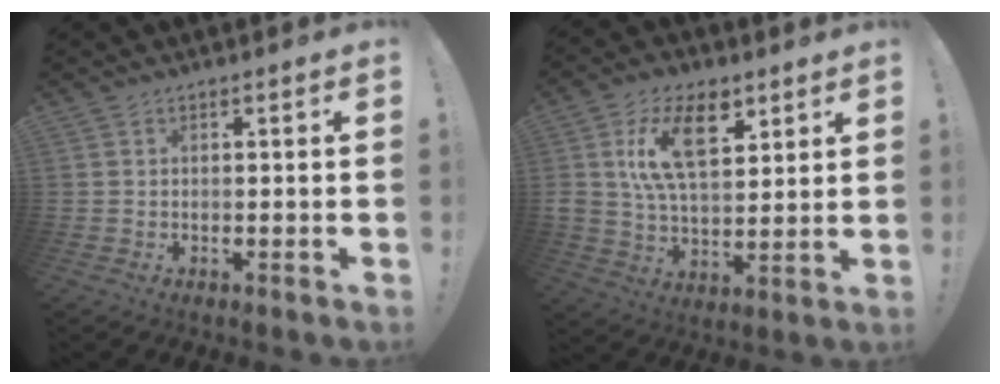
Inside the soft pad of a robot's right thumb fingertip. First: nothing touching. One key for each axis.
{"total": 15.9, "fx": 7.0, "fy": 8.6, "fz": 11.3, "tx": -0.201, "ty": -0.021, "tz": 0.122}